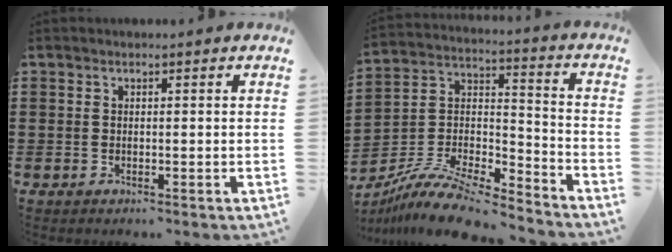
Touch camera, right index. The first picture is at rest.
{"total": 11.2, "force": [-9.5, 2.7, 5.3], "torque": [-0.114, 0.019, -0.193]}